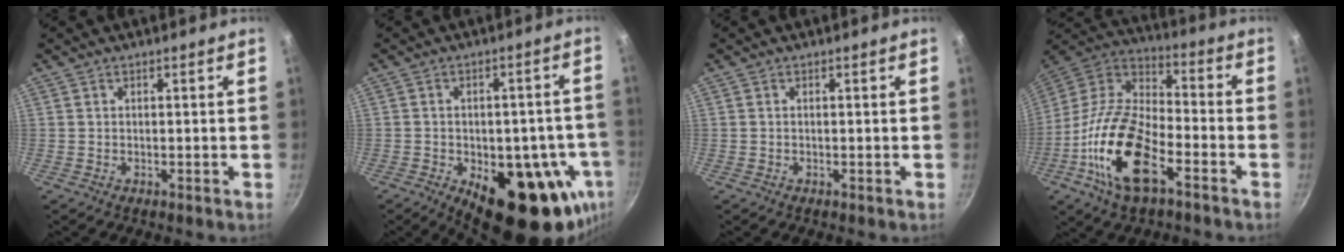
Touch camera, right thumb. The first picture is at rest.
{"total": 21.0, "force": [-7.8, 10.6, 16.3], "torque": [-0.158, 0.007, -0.095]}
{"total": 0.0}
{"total": 20.3, "force": [-8.5, 9.5, 15.8], "torque": [-0.291, 0.041, -0.180]}